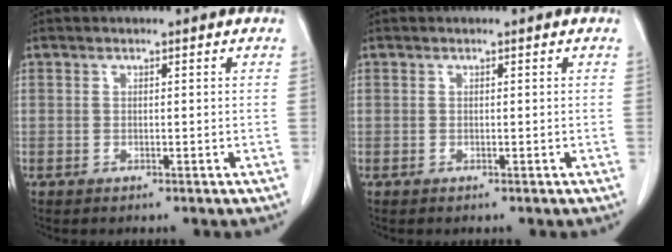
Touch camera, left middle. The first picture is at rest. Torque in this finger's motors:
{"motor_torque": [0.00, 0.00, -0.06, 0.00]}